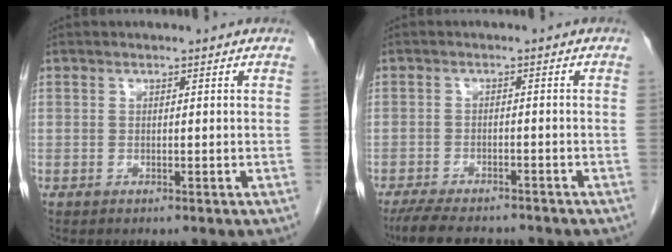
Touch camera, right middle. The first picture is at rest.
{"total": 8.8, "force": [-7.7, 2.1, 3.8], "torque": [-0.065, -0.017, -0.118]}